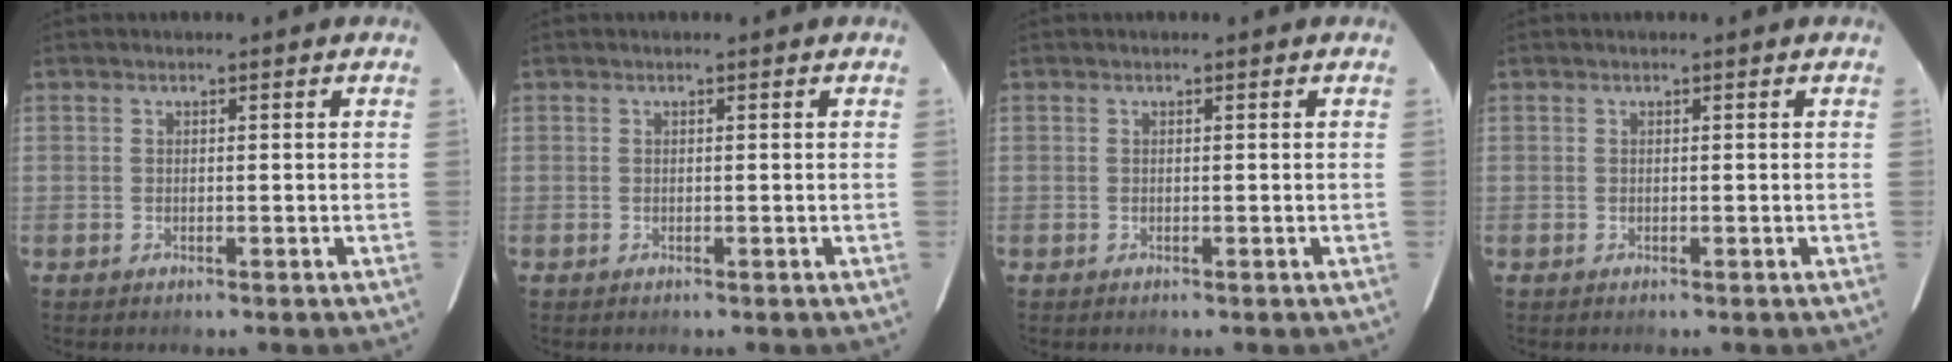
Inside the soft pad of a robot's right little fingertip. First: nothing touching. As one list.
[{"total": 0.0}, {"total": 0.0}, {"total": 0.0}]